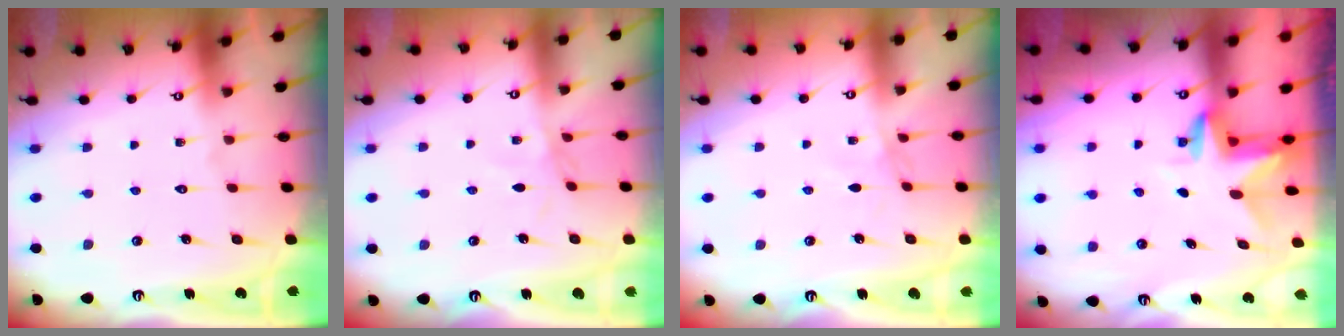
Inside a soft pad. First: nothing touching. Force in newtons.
{"total": 2.2, "press": 2.2, "slide": 0.4}
{"total": 1.7, "press": 1.6, "slide": 0.4}
{"total": 3.1, "press": 3.1, "slide": 0.2}